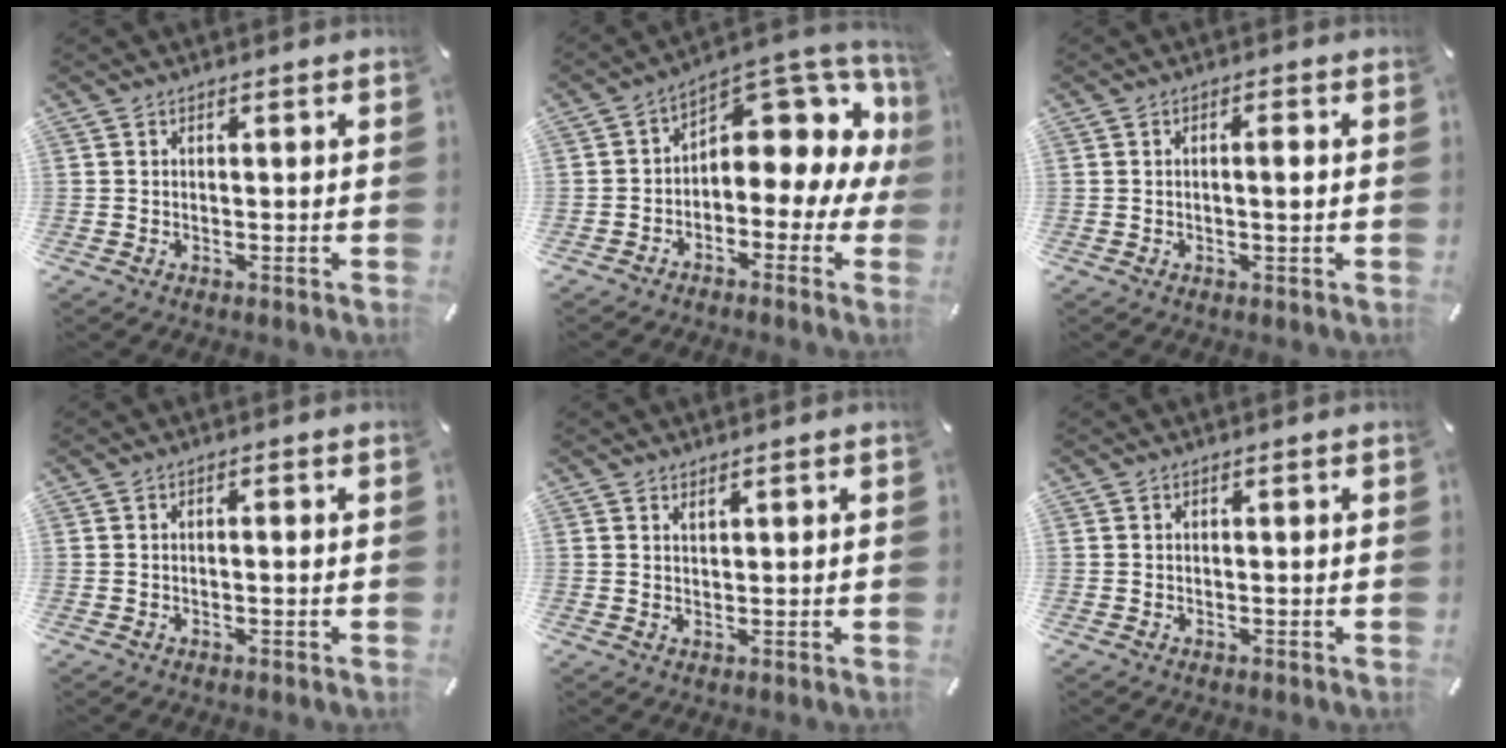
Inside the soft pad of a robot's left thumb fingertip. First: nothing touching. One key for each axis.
{"total": 10.5, "fx": 5.4, "fy": 5.5, "fz": 7.1, "tx": -0.092, "ty": -0.060, "tz": 0.088}
{"total": 2.5, "fx": 0.0, "fy": 0.5, "fz": 2.4, "tx": -0.046, "ty": 0.000, "tz": -0.001}
{"total": 1.0, "fx": -0.3, "fy": 0.2, "fz": 1.0, "tx": -0.017, "ty": -0.001, "tz": -0.004}
{"total": 1.2, "fx": 1.0, "fy": 0.3, "fz": 0.5, "tx": -0.011, "ty": -0.001, "tz": 0.018}
{"total": 0.0}